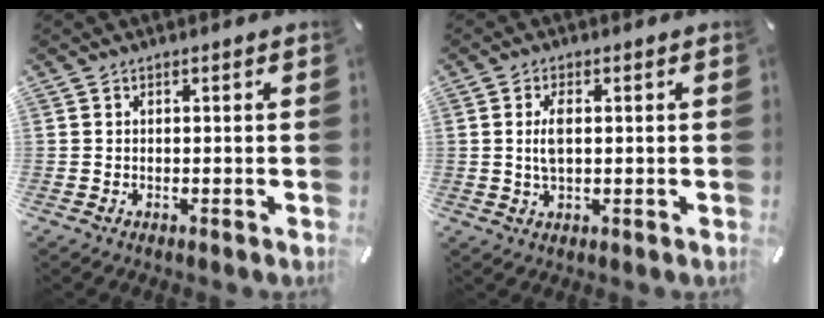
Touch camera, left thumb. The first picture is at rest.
{"total": 4.0, "force": [0.4, 1.6, 3.7], "torque": [-0.090, -0.001, -0.001]}